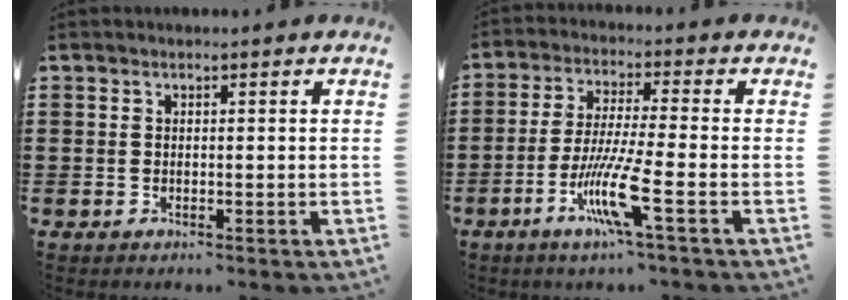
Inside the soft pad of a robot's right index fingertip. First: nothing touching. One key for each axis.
{"total": 9.5, "fx": -4.3, "fy": 0.2, "fz": 8.5, "tx": -0.179, "ty": -0.018, "tz": -0.085}